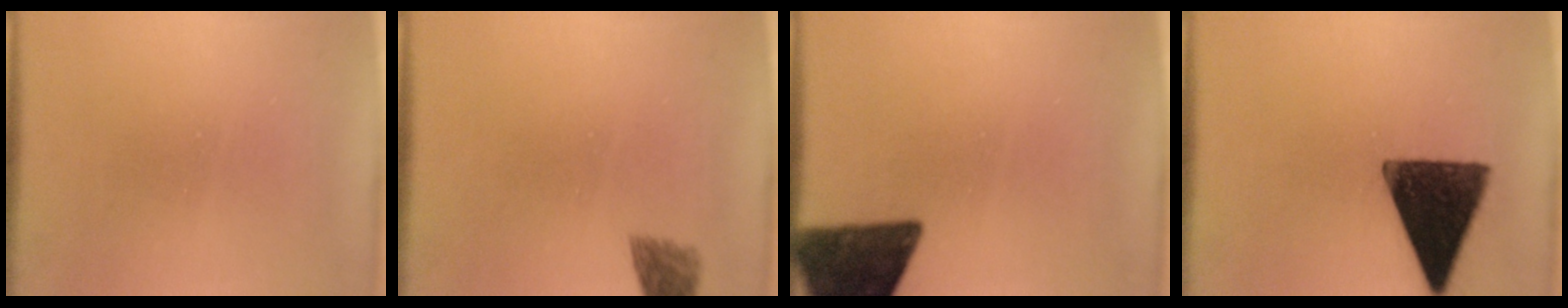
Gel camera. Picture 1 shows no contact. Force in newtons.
{"total": 2.0}
{"total": 13.7}
{"total": 14.8}